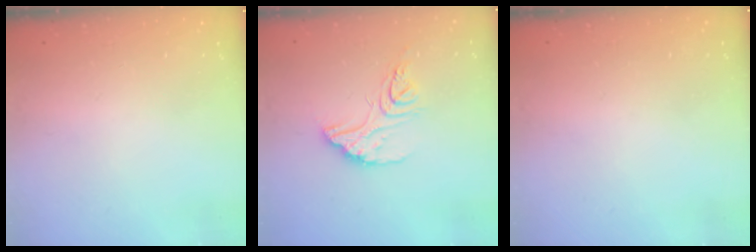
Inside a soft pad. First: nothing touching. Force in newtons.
{"total": 13.2, "press": 13.1, "slide": 1.1}
{"total": 3.9, "press": 3.9, "slide": 0.2}